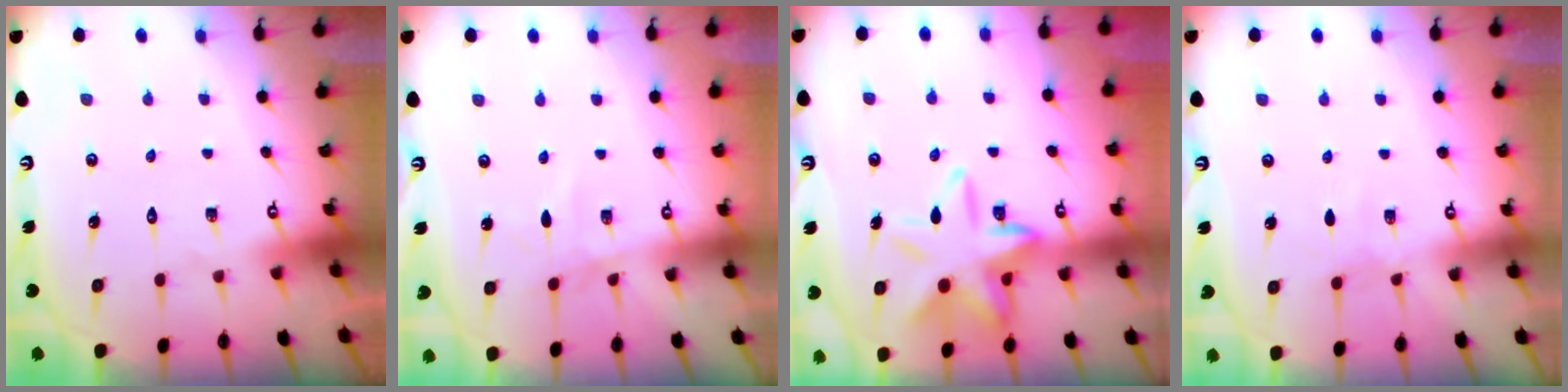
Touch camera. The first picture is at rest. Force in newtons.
{"total": 3.2, "press": 3.2, "slide": 0.2}
{"total": 14.8, "press": 14.7, "slide": 1.1}
{"total": 2.9, "press": 2.8, "slide": 0.4}